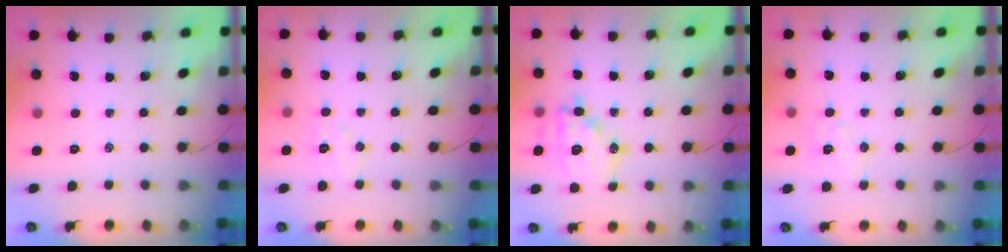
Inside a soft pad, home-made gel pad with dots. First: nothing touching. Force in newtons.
{"total": 5.0, "press": 4.9, "slide": 1.1}
{"total": 15.0, "press": 14.8, "slide": 2.4}
{"total": 6.9, "press": 6.8, "slide": 1.1}